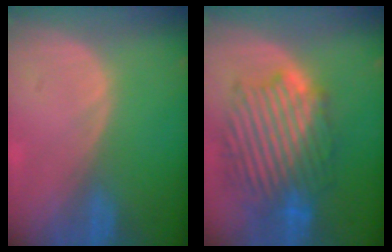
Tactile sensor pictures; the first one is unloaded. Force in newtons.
{"total": 11.3, "press": 11.2, "slide": 0.6}